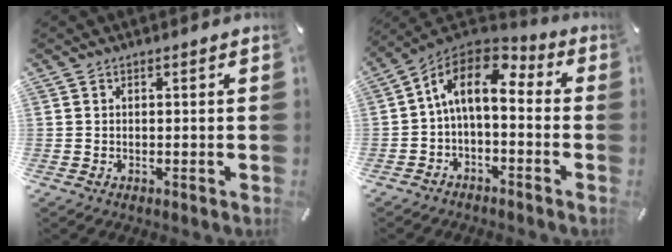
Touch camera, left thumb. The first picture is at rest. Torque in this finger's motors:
{"motor_torque": [0.36, 1.59, 1.64, -0.56, 0.39]}